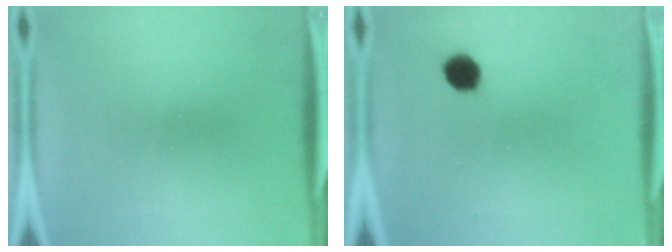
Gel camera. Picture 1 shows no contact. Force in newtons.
{"total": 5.0}